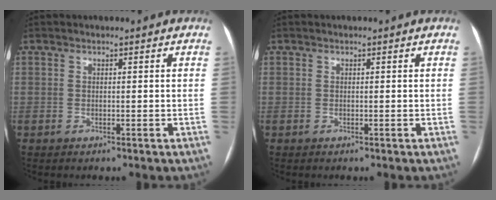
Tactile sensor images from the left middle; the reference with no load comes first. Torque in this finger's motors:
{"motor_torque": [-0.03, 0.15, 0.00, 0.00]}